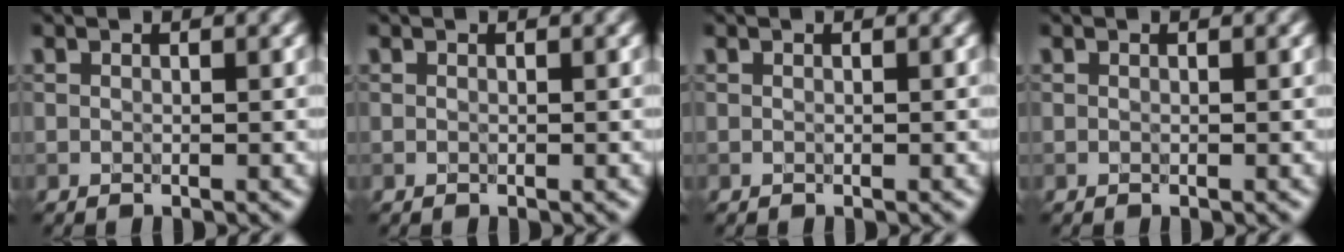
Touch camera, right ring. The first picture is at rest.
{"total": 0.0}
{"total": 0.0}
{"total": 0.0}